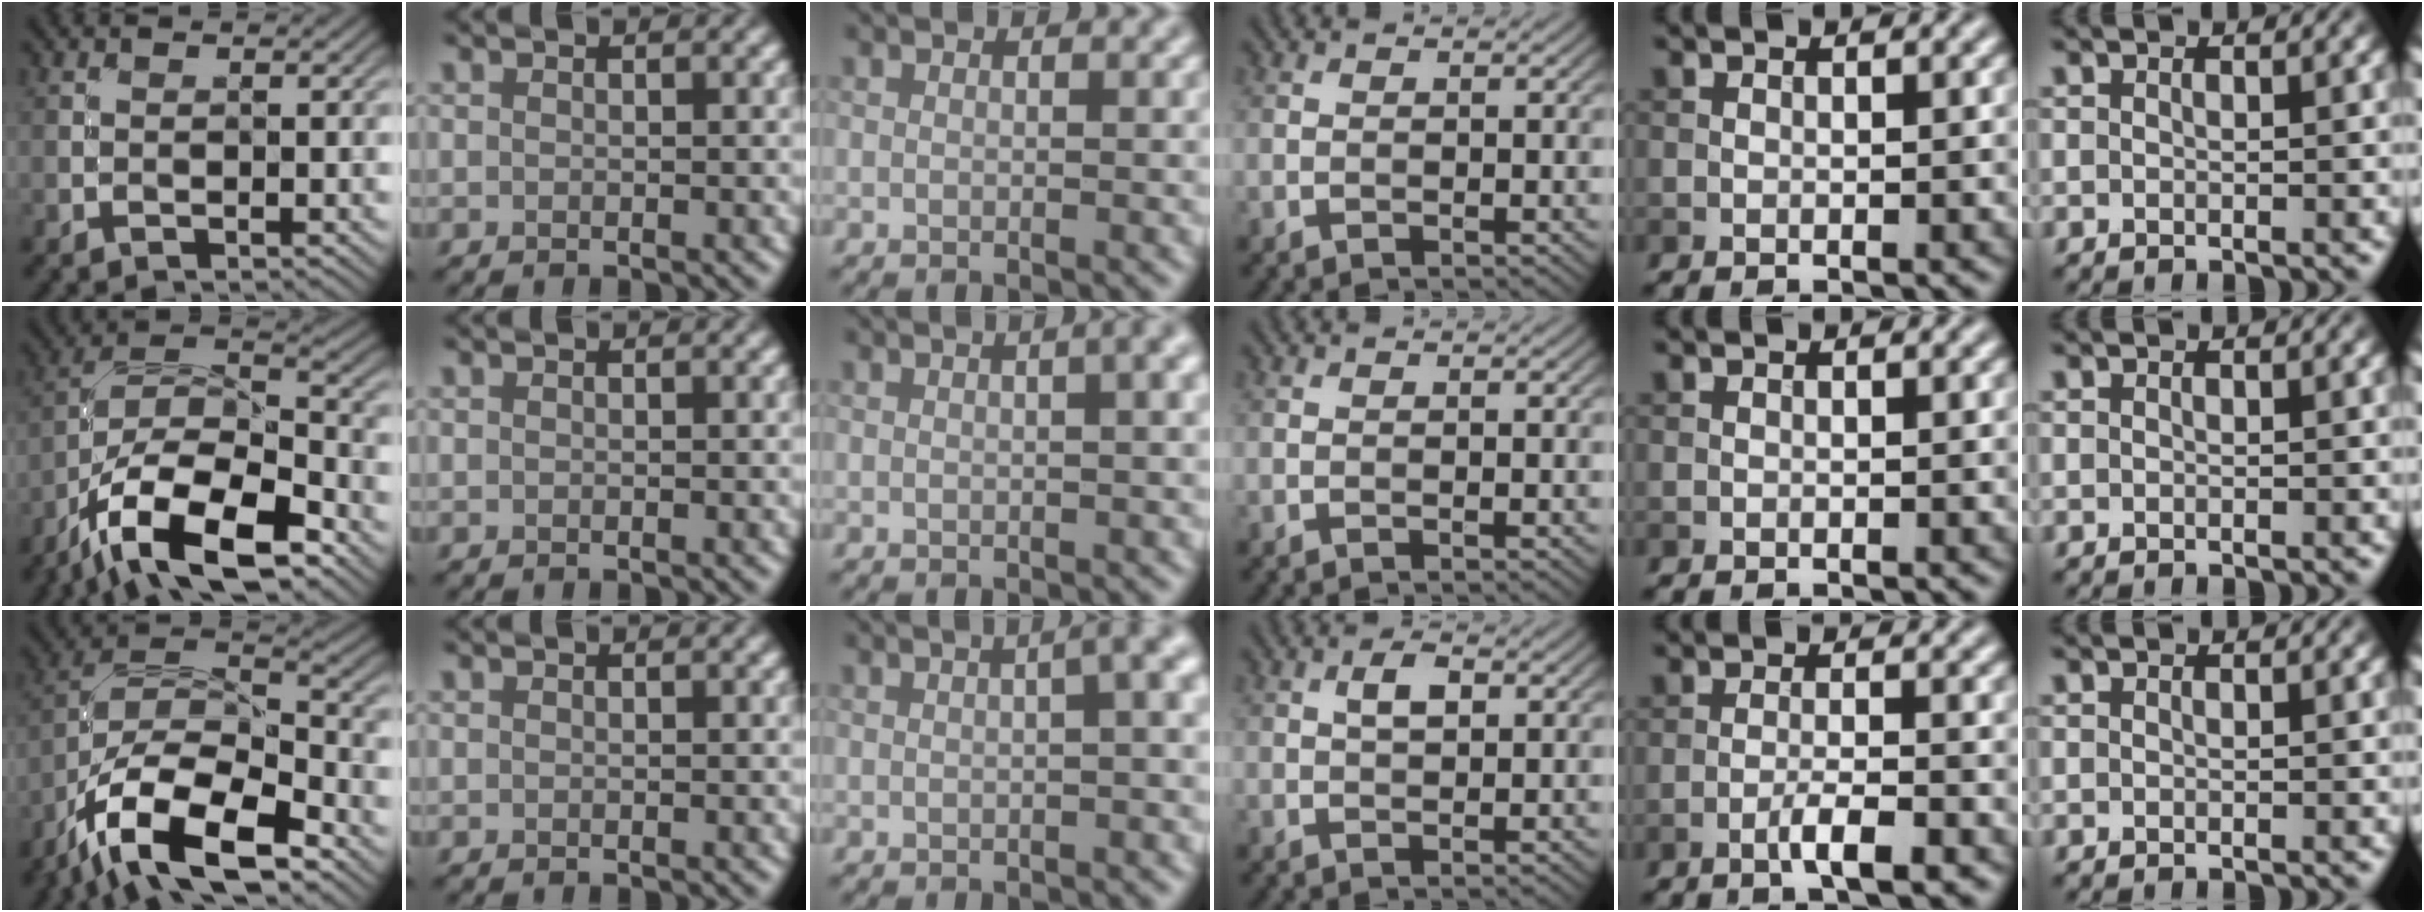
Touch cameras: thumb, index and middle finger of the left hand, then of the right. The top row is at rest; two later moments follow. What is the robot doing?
{"motion": "screw", "object": "medicine bottle"}